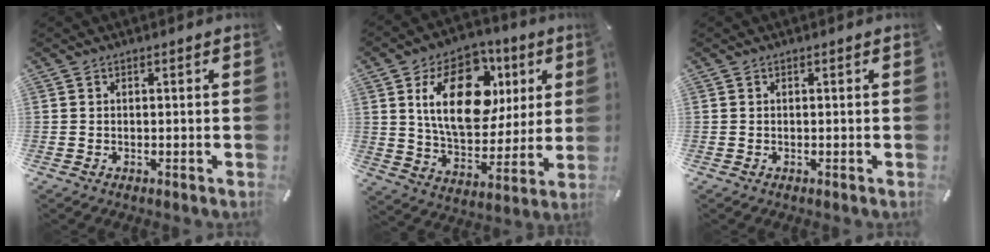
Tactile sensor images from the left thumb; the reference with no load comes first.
{"total": 20.9, "force": [7.2, 13.3, 14.5], "torque": [-0.238, -0.007, 0.122]}
{"total": 0.0}